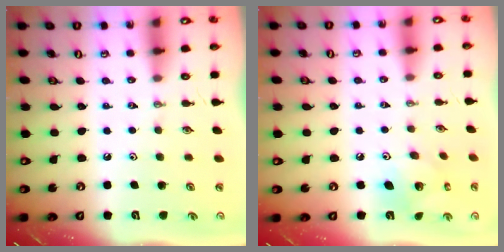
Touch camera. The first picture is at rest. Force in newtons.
{"total": 8.9, "press": 8.9, "slide": 0.2}